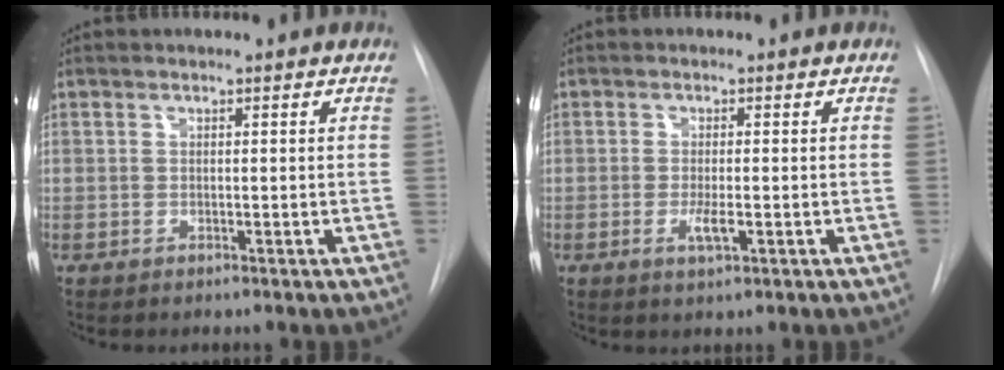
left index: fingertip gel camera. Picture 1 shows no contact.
{"total": 2.4, "force": [-0.7, 0.5, 2.3], "torque": [-0.043, -0.004, -0.009]}